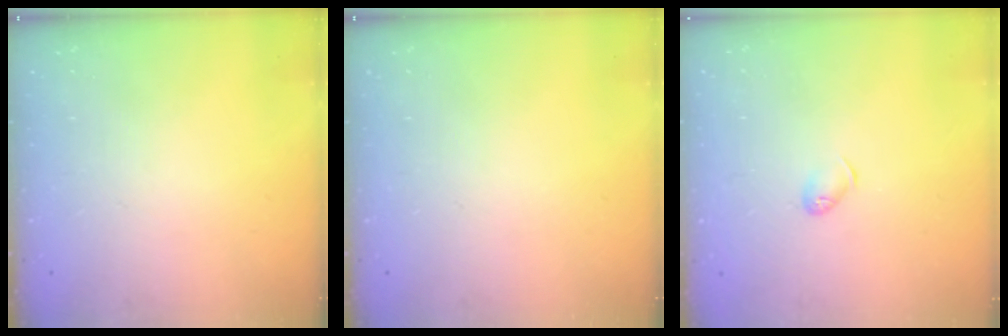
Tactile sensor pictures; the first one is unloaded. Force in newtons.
{"total": 0.0}
{"total": 5.1, "press": 5.1, "slide": 0.8}